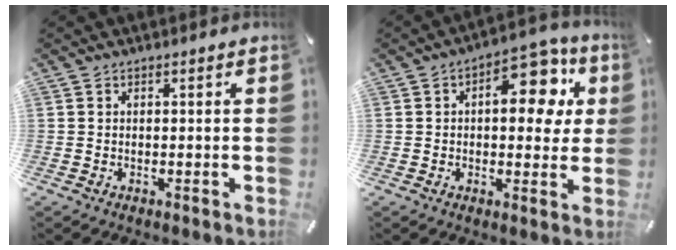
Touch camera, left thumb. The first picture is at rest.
{"total": 14.0, "force": [3.9, 7.7, 11.0], "torque": [-0.133, -0.020, 0.061]}